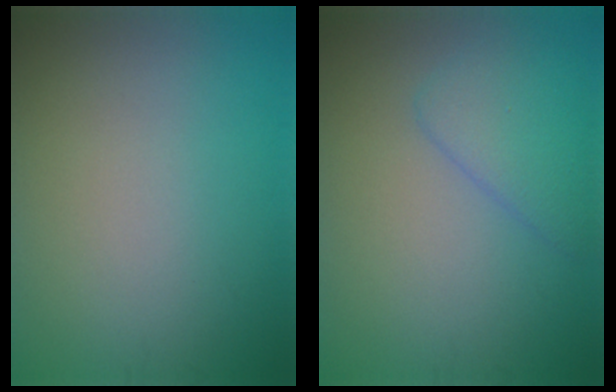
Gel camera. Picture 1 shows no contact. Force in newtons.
{"total": 3.4, "press": 3.4, "slide": 0.2}